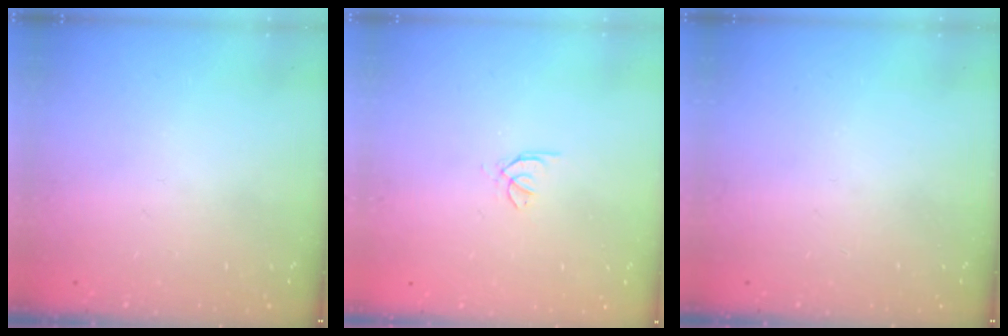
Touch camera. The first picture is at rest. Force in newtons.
{"total": 0.5, "press": 0.4, "slide": 0.3}
{"total": 0.0}